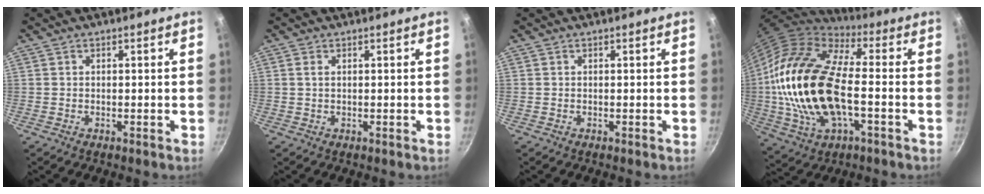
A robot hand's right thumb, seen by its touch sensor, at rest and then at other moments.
{"total": 1.1, "force": [0.4, 0.6, 0.8], "torque": [-0.014, 0.002, 0.006]}
{"total": 0.0}
{"total": 24.3, "force": [-1.9, 12.2, 21.0], "torque": [-0.408, 0.024, -0.038]}